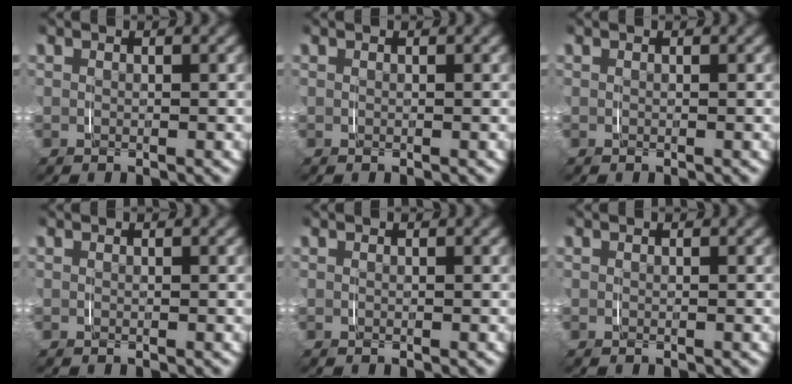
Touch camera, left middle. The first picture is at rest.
{"total": 0.0}
{"total": 0.0}
{"total": 0.0}
{"total": 0.0}
{"total": 0.0}